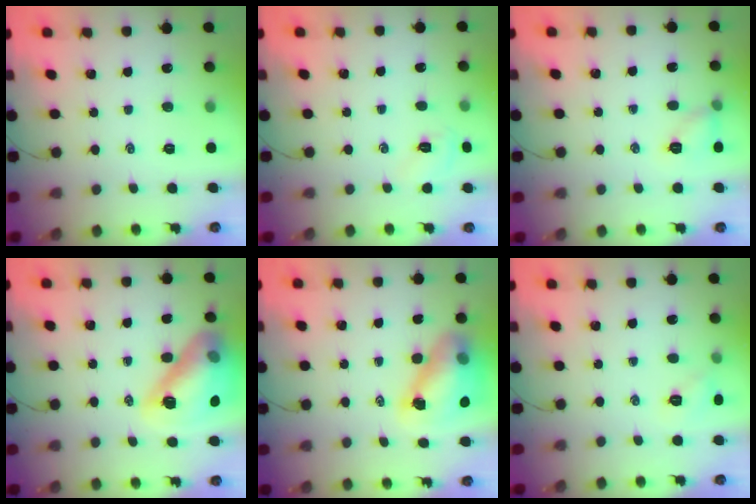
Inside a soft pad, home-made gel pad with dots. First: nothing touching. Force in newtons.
{"total": 3.6, "press": 3.5, "slide": 1.0}
{"total": 6.5, "press": 6.4, "slide": 0.8}
{"total": 19.9, "press": 19.8, "slide": 2.7}
{"total": 11.9, "press": 11.5, "slide": 3.4}
{"total": 5.8, "press": 5.5, "slide": 1.6}